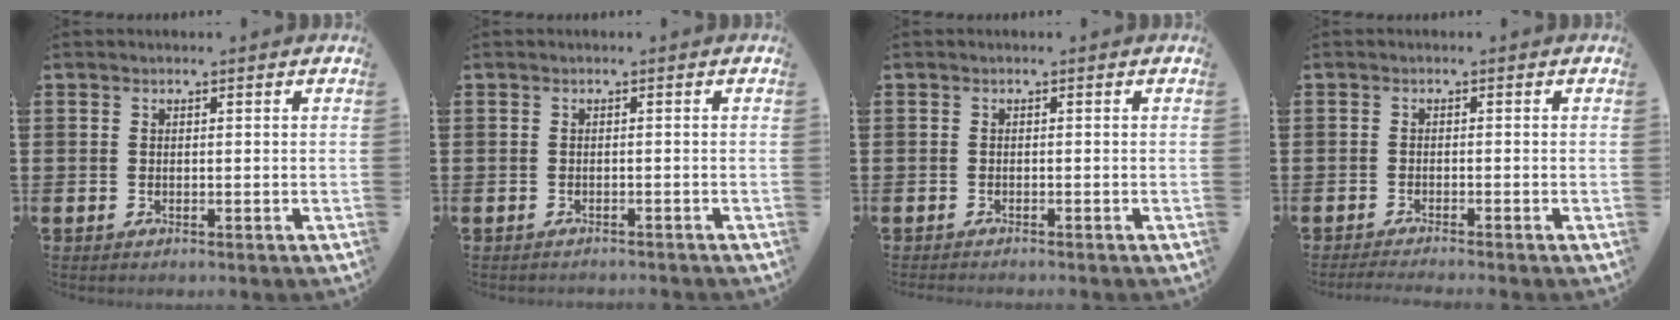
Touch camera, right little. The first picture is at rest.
{"total": 0.5, "force": [-0.5, 0.0, -0.1], "torque": [0.000, -0.002, -0.011]}
{"total": 0.5, "force": [-0.5, -0.1, 0.0], "torque": [-0.001, -0.002, -0.011]}
{"total": 1.1, "force": [-1.0, -0.2, 0.4], "torque": [-0.005, -0.001, -0.020]}